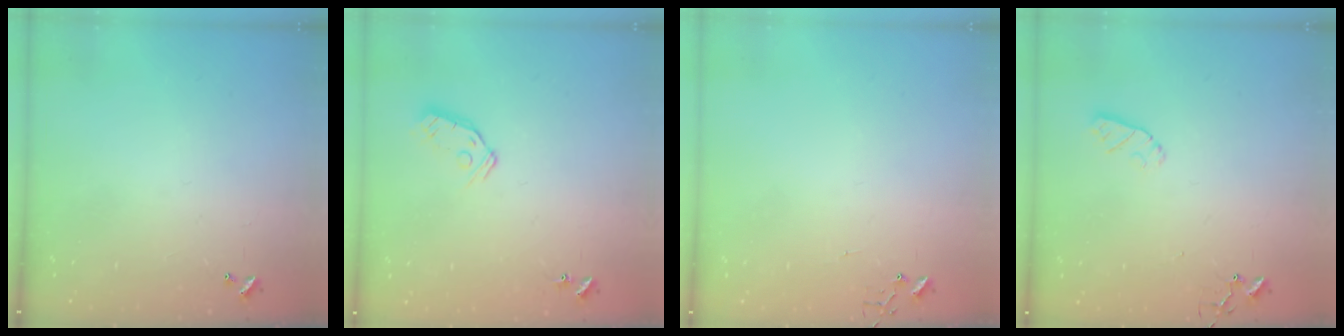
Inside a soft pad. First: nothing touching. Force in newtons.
{"total": 7.5, "press": 7.5, "slide": 0.4}
{"total": 3.6, "press": 3.6, "slide": 0.4}
{"total": 4.4, "press": 4.4, "slide": 0.6}